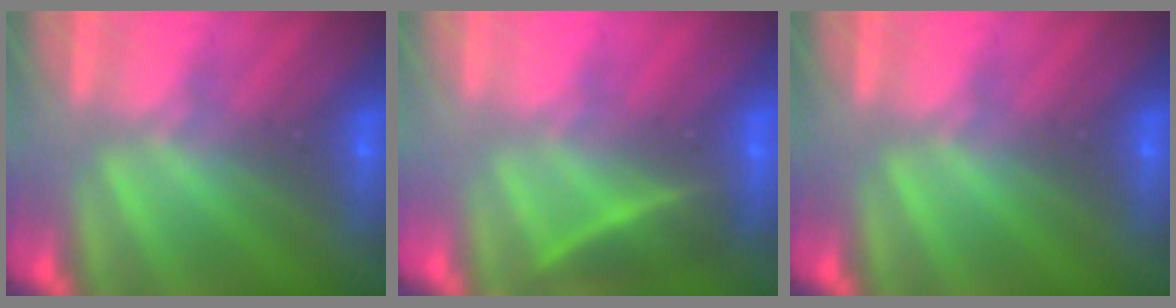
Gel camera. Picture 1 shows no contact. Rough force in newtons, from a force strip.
{"total": 1.8}
{"total": 0.0}